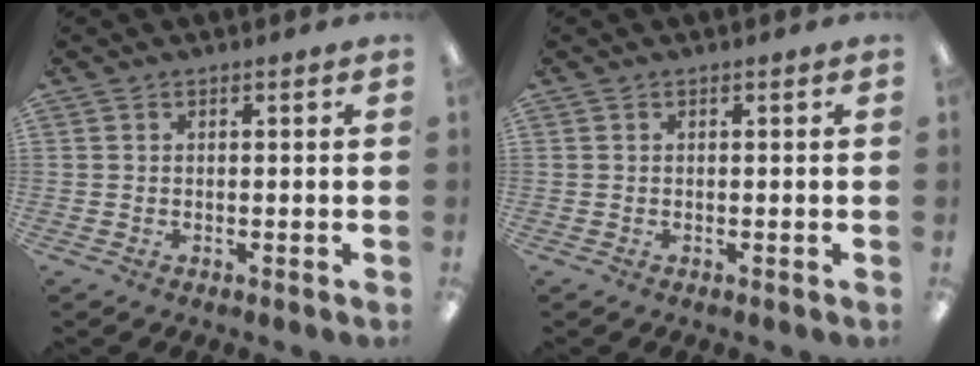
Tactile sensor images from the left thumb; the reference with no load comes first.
{"total": 0.0}